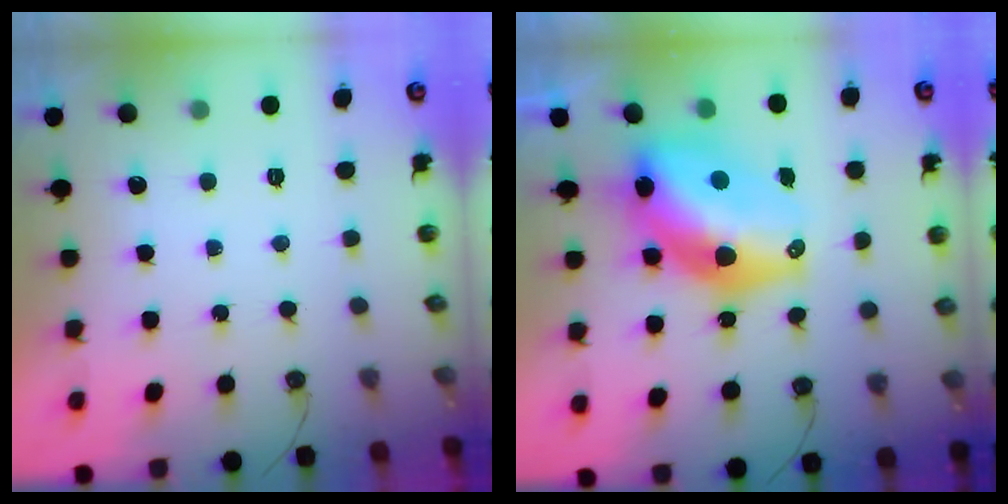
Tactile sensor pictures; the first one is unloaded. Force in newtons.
{"total": 16.2, "press": 16.1, "slide": 1.5}